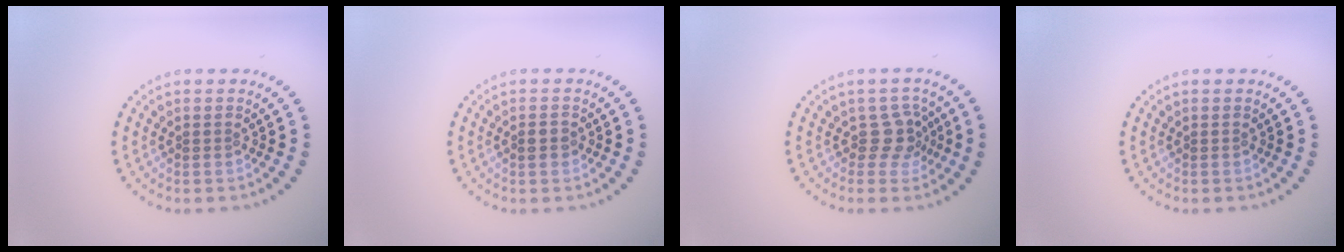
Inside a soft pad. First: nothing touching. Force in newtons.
{"total": 1.2, "press": 1.2, "slide": 0.2}
{"total": 2.4, "press": 2.0, "slide": 1.4}
{"total": 0.0}